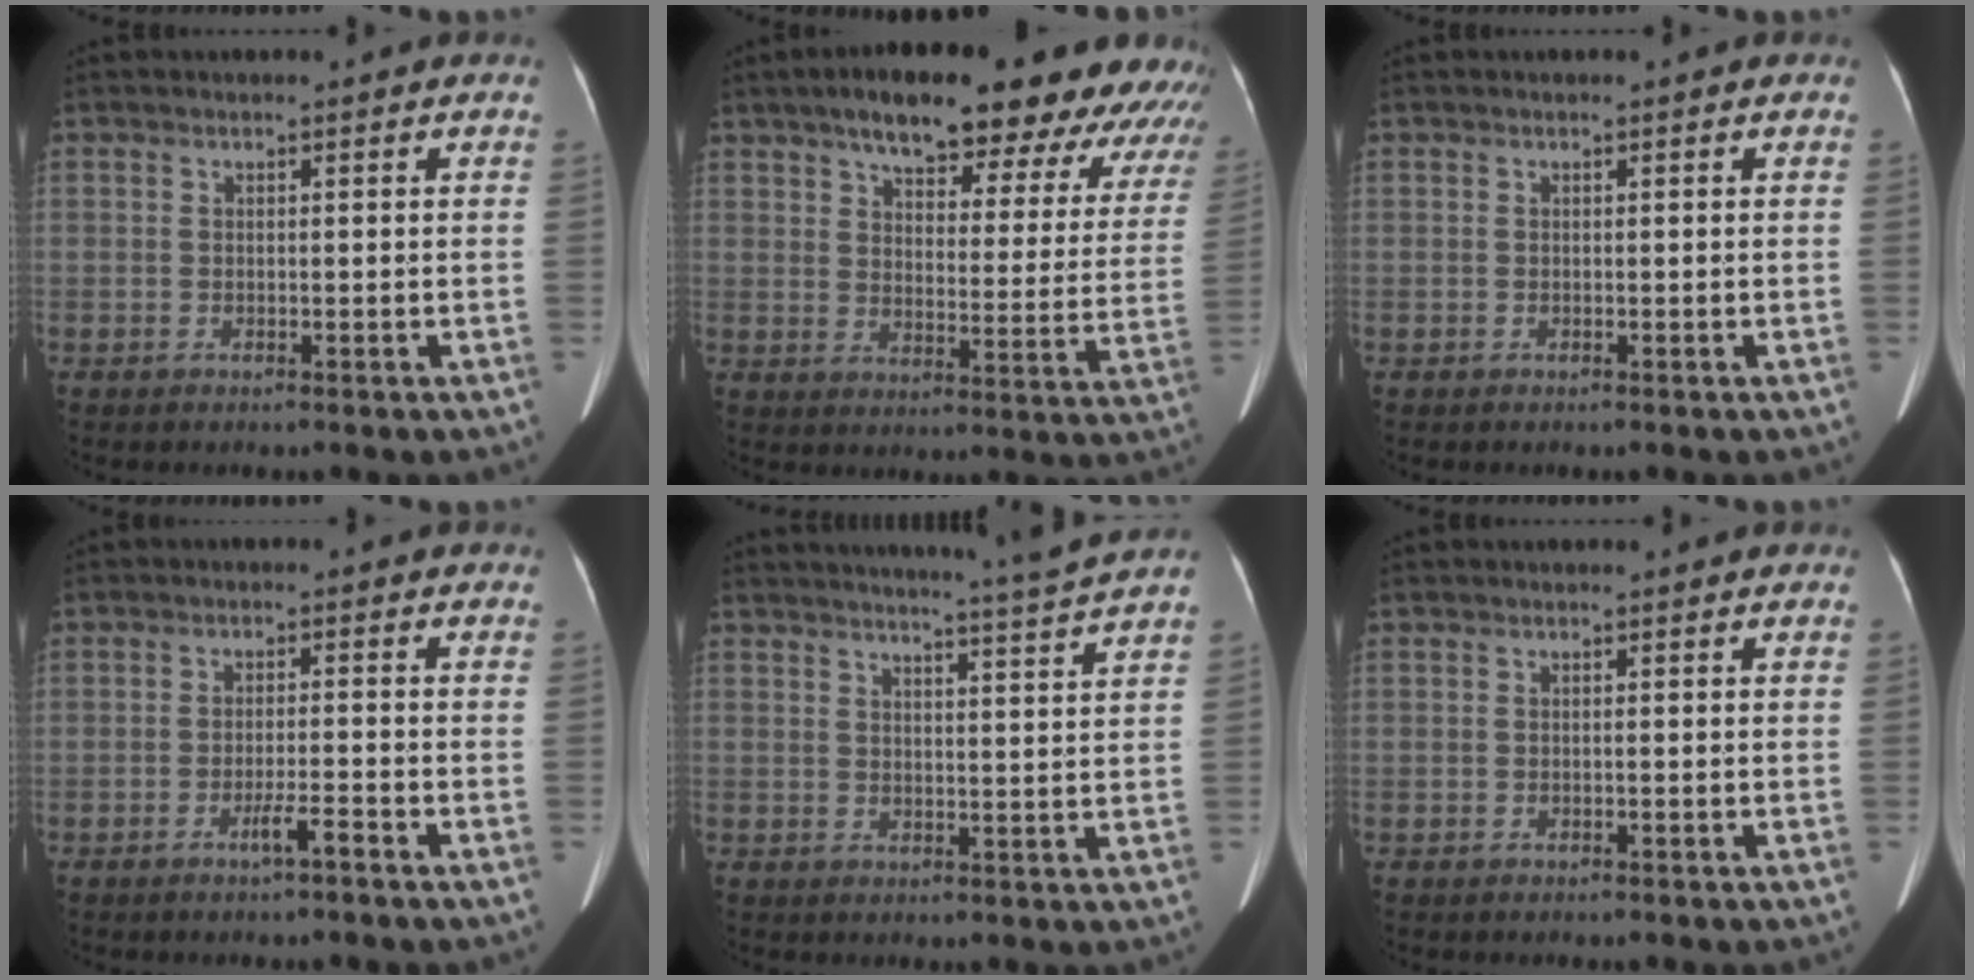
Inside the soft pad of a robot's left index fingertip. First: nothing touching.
{"total": 24.4, "force": [20.2, 7.1, 11.8], "torque": [-0.145, 0.013, 0.239]}
{"total": 0.0}
{"total": 2.8, "force": [-1.9, -0.1, 2.1], "torque": [-0.039, -0.003, -0.034]}
{"total": 6.7, "force": [6.0, -2.1, 2.1], "torque": [-0.033, -0.016, 0.078]}
{"total": 0.0}